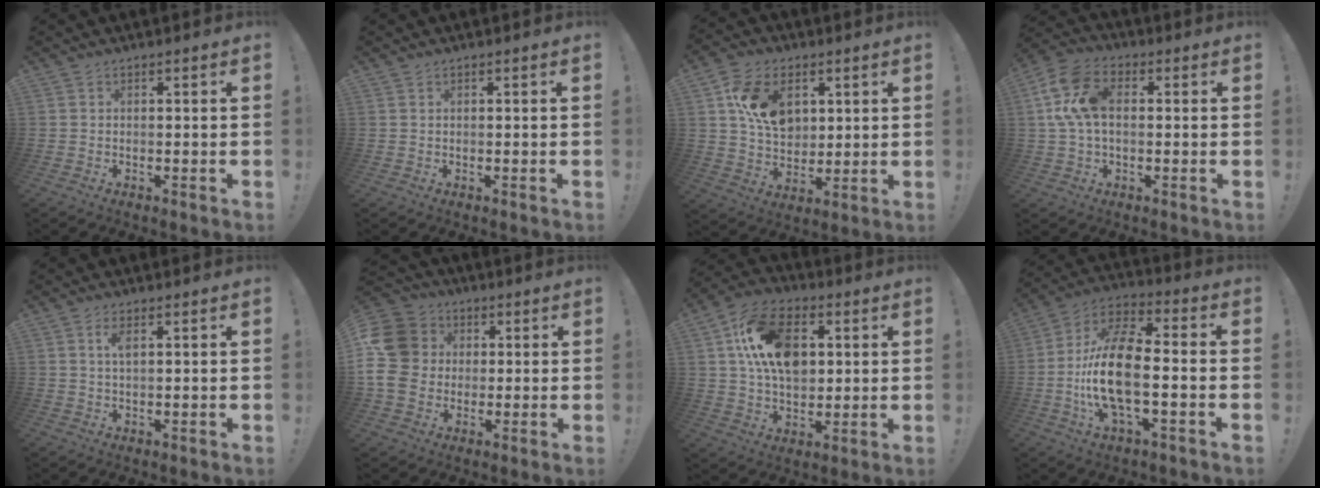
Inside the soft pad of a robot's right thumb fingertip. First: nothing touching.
{"total": 0.5, "force": [0.4, 0.1, 0.2], "torque": [0.000, -0.002, 0.007]}
{"total": 14.8, "force": [5.5, 10.5, 8.9], "torque": [-0.145, -0.006, 0.109]}
{"total": 13.7, "force": [1.8, 8.9, 10.4], "torque": [-0.205, 0.006, 0.035]}
{"total": 3.1, "force": [1.2, 1.0, 2.7], "torque": [-0.053, 0.001, 0.020]}
{"total": 17.0, "force": [1.2, 14.7, 8.5], "torque": [-0.159, 0.003, 0.029]}
{"total": 18.6, "force": [4.5, 12.5, 13.1], "torque": [-0.213, 0.003, 0.083]}
{"total": 17.8, "force": [-3.0, 7.7, 15.8], "torque": [-0.317, 0.008, -0.055]}